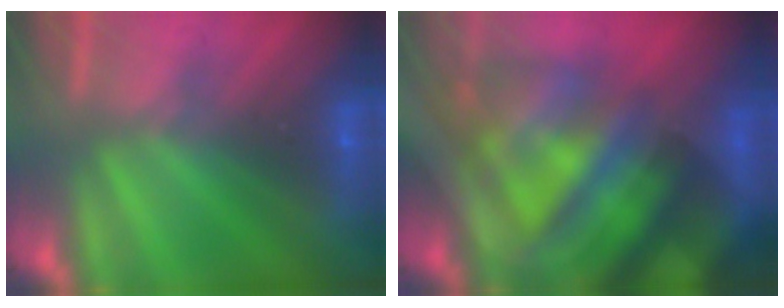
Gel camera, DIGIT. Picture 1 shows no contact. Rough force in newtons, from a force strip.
{"total": 7.4}